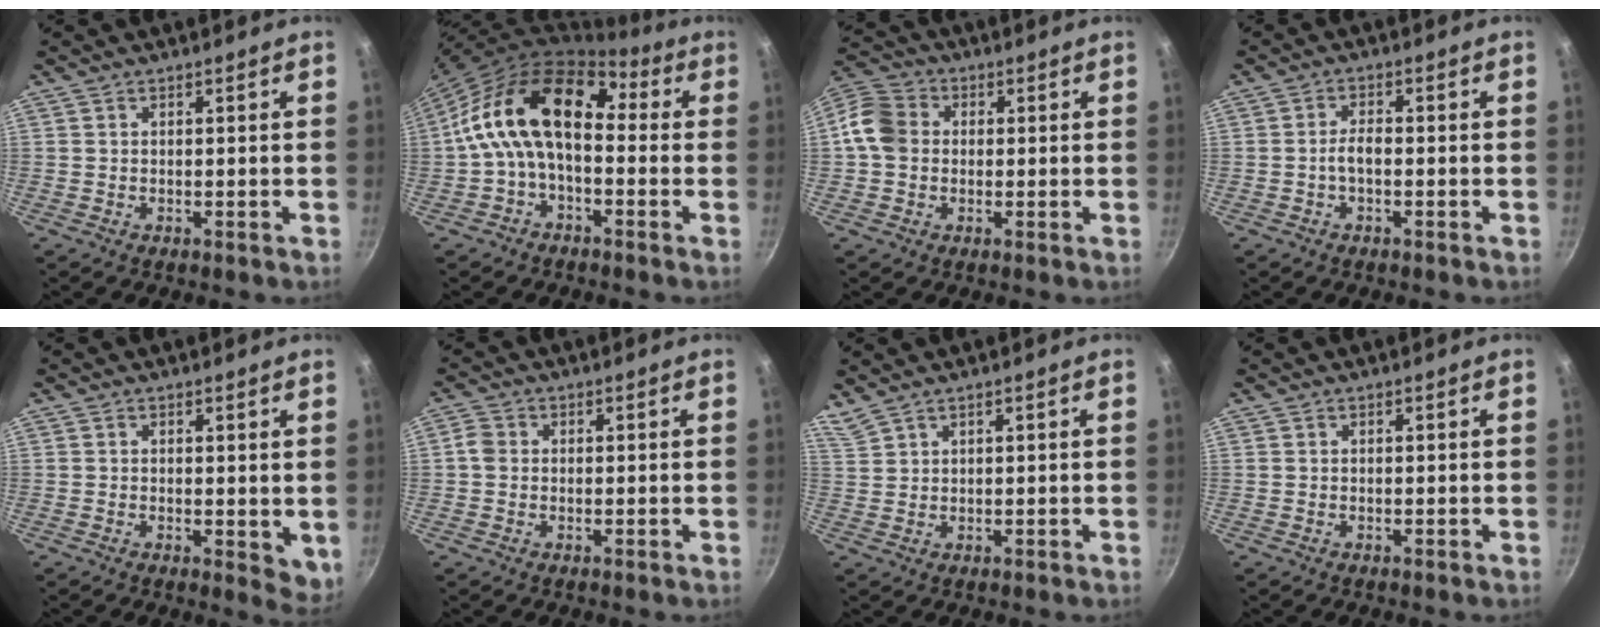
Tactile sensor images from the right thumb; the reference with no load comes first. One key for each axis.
{"total": 16.8, "fx": 0.1, "fy": 10.3, "fz": 13.2, "tx": -0.215, "ty": 0.047, "tz": -0.022}
{"total": 8.4, "fx": 0.2, "fy": 7.1, "fz": 4.6, "tx": -0.066, "ty": 0.018, "tz": -0.016}
{"total": 2.7, "fx": -0.8, "fy": 1.2, "fz": 2.3, "tx": -0.041, "ty": 0.016, "tz": -0.018}
{"total": 4.7, "fx": 0.5, "fy": 2.4, "fz": 4.0, "tx": -0.048, "ty": -0.010, "tz": 0.008}
{"total": 2.7, "fx": 0.1, "fy": 2.3, "fz": 1.4, "tx": -0.026, "ty": 0.008, "tz": -0.006}
{"total": 2.9, "fx": 2.6, "fy": 0.6, "fz": 1.1, "tx": -0.022, "ty": -0.004, "tz": 0.060}
{"total": 0.0}